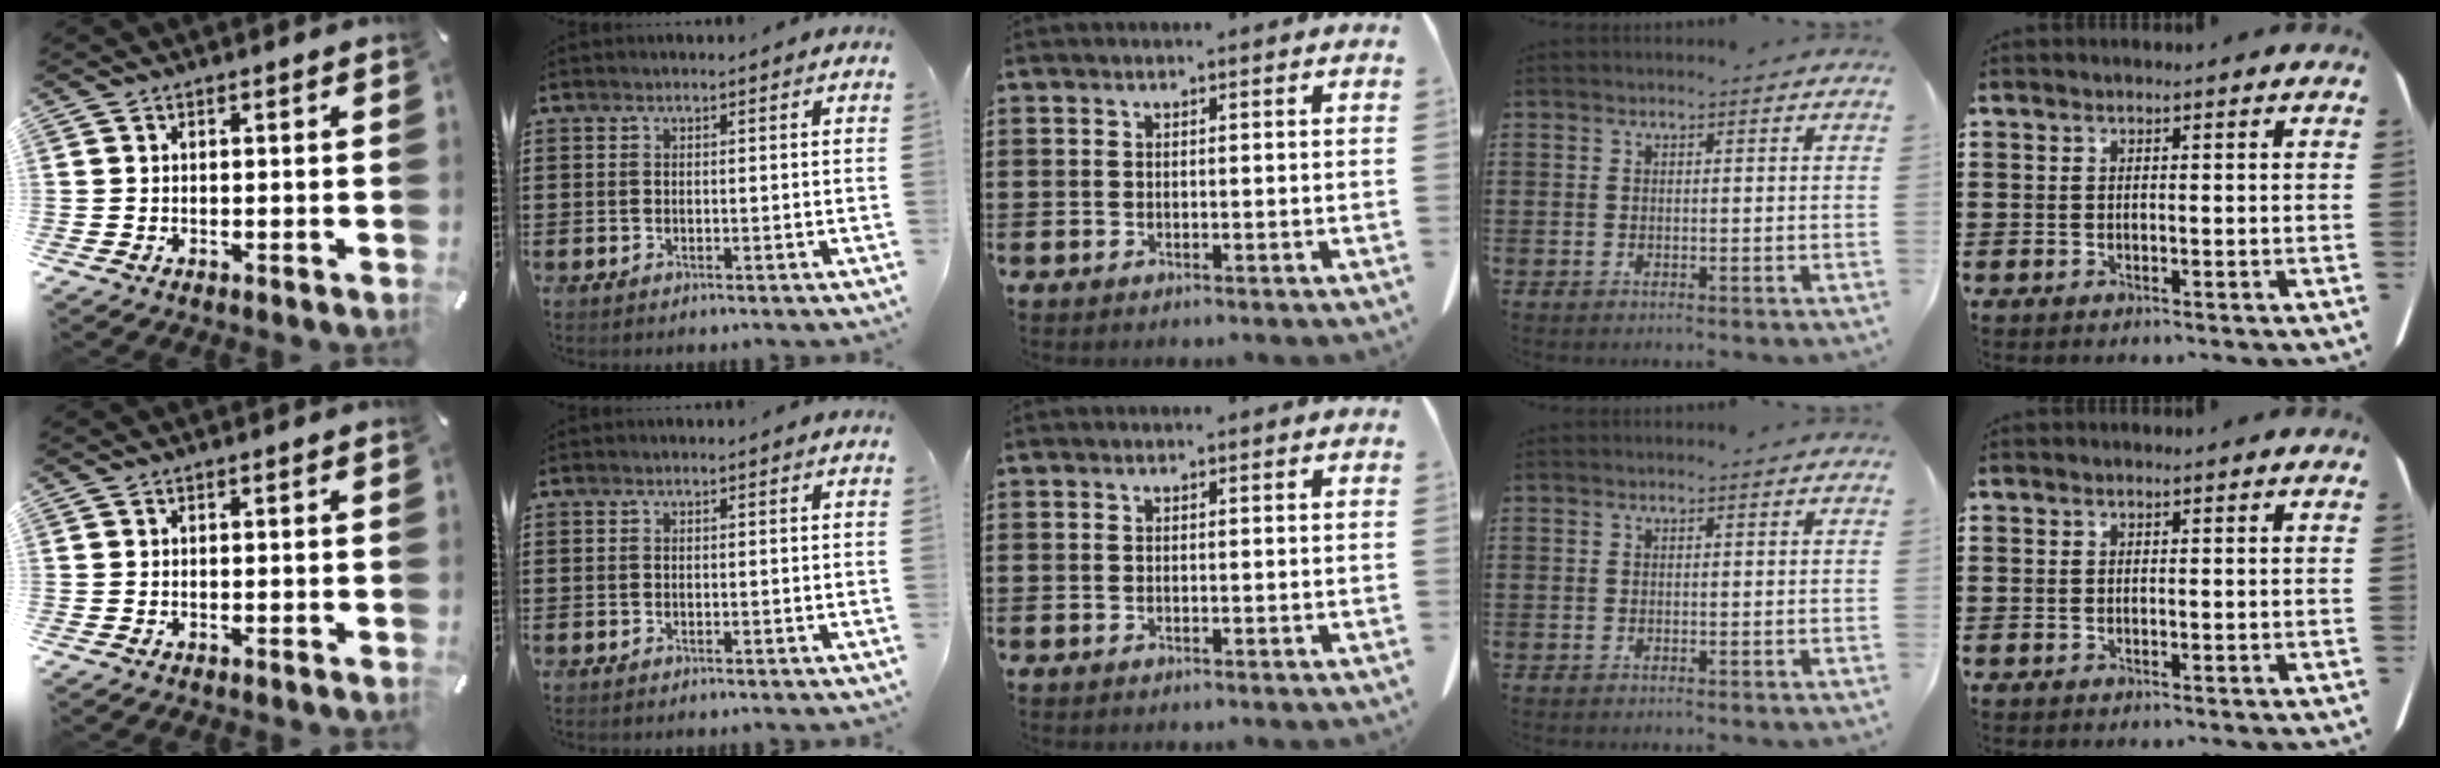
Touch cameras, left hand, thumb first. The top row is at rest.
{}